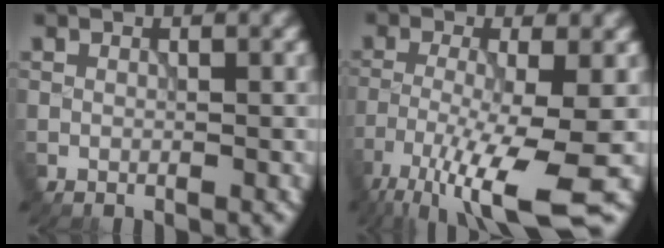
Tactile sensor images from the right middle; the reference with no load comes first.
{"total": 9.0, "force": [-4.9, 1.6, 7.4], "torque": [-0.137, -0.016, -0.091]}